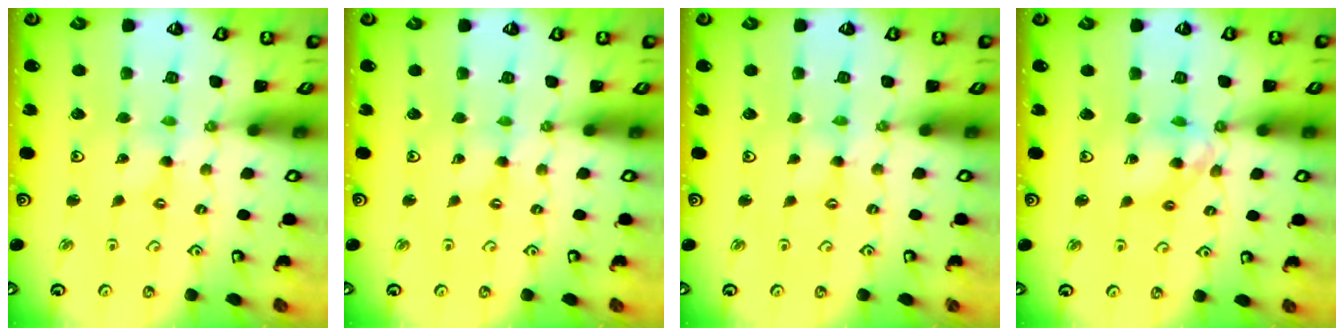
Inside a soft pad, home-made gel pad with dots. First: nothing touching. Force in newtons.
{"total": 0.0}
{"total": 1.3, "press": 1.3, "slide": 0.3}
{"total": 8.7, "press": 8.6, "slide": 0.7}